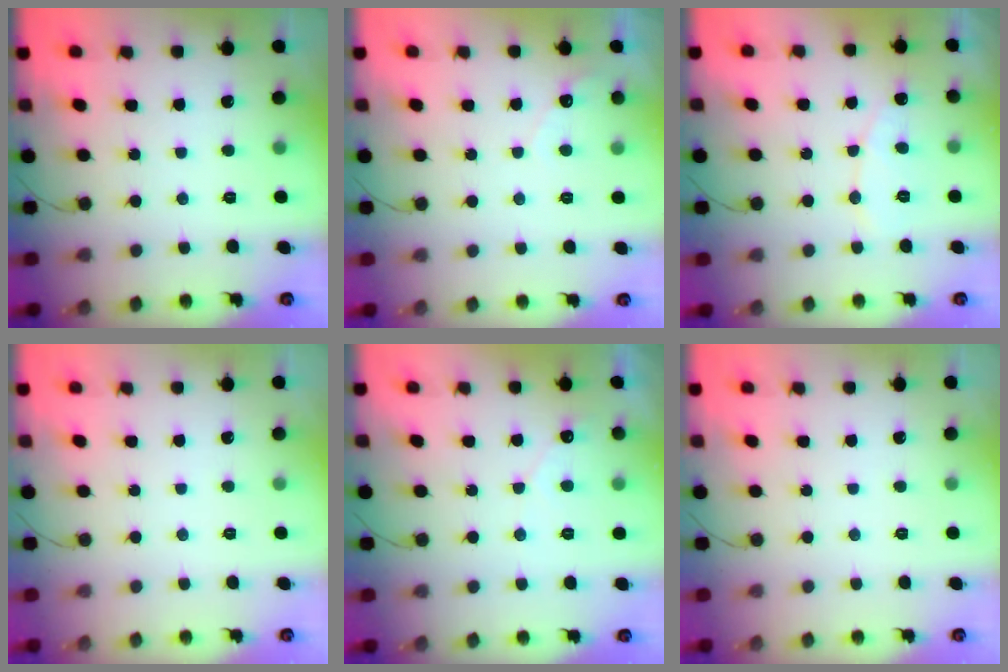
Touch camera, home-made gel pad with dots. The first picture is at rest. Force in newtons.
{"total": 2.8, "press": 2.8, "slide": 0.1}
{"total": 5.7, "press": 5.7, "slide": 0.4}
{"total": 0.0}
{"total": 2.5, "press": 2.5, "slide": 0.1}
{"total": 0.0}